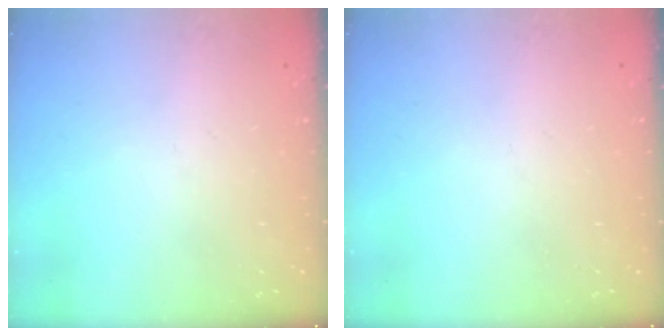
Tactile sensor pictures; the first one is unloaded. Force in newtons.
{"total": 0.0}